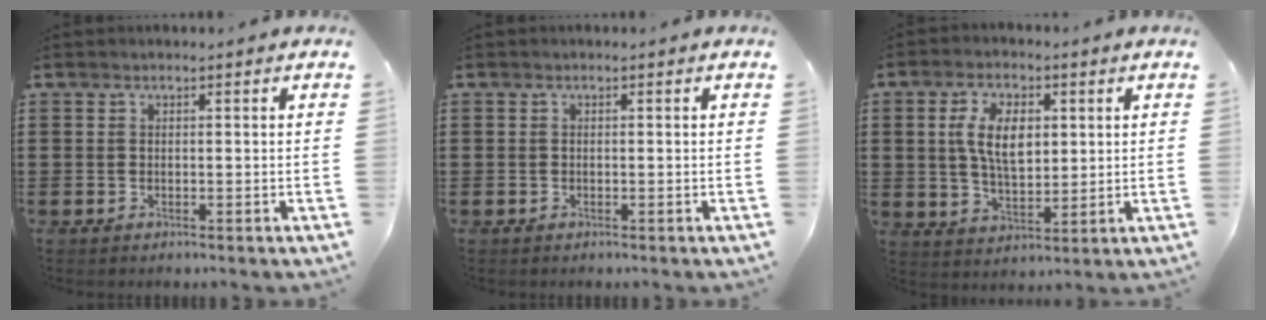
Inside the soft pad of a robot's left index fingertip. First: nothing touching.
{"total": 0.0}
{"total": 8.0, "force": [1.9, 4.2, 6.5], "torque": [-0.134, 0.008, 0.028]}